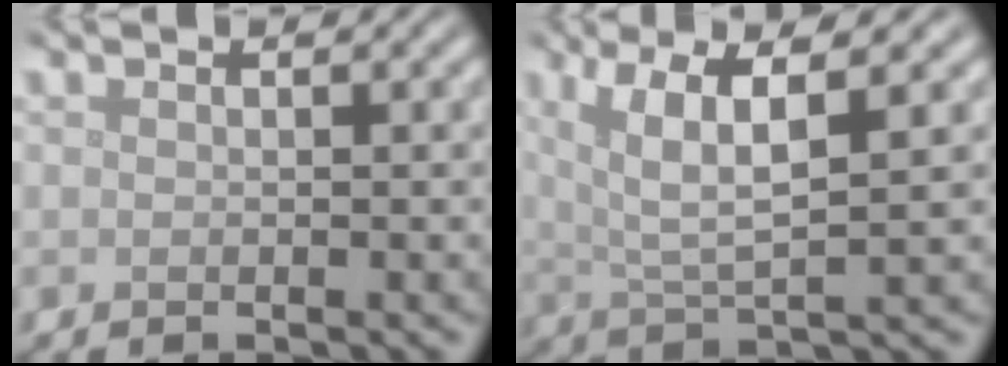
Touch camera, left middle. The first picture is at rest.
{"total": 6.2, "force": [2.7, 1.5, 5.4], "torque": [-0.103, 0.004, 0.051]}